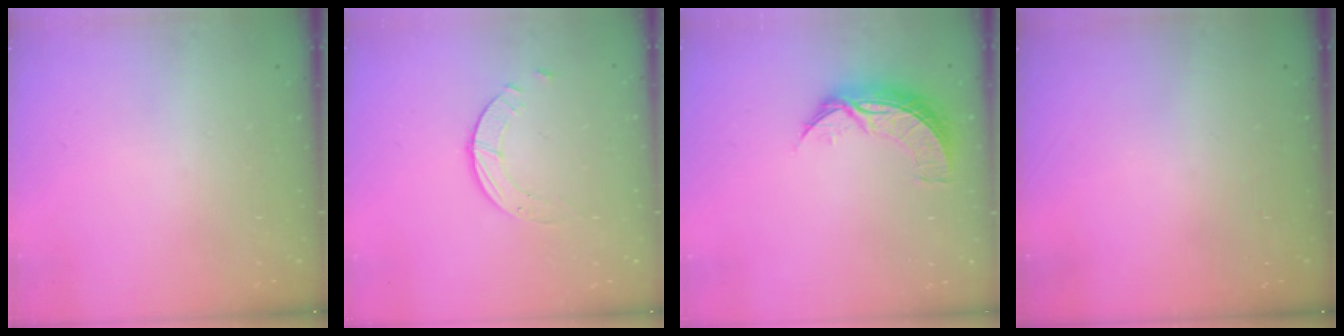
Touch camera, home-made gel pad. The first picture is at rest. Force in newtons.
{"total": 1.8, "press": 1.8, "slide": 0.2}
{"total": 8.4, "press": 8.4, "slide": 0.2}
{"total": 0.0}